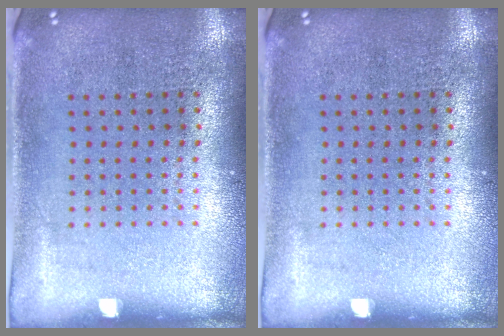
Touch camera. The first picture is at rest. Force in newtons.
{"total": 0.0}